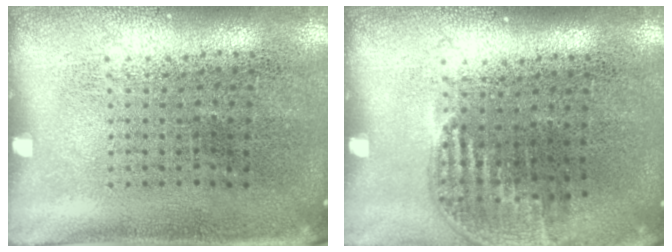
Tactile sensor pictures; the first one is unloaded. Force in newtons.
{"total": 1.1, "press": 0.9, "slide": 0.6}